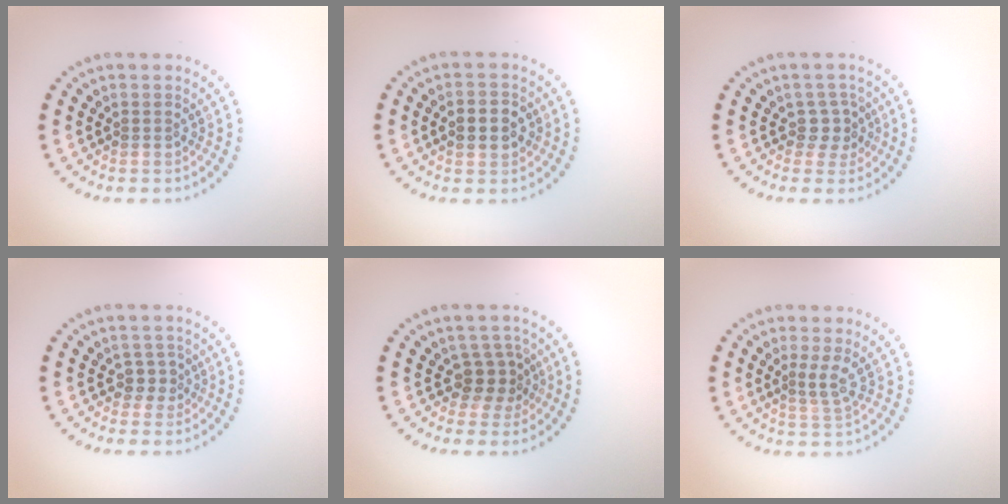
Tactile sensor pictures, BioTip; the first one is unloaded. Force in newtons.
{"total": 3.1, "press": 3.1, "slide": 0.2}
{"total": 1.9, "press": 1.4, "slide": 1.2}
{"total": 1.7, "press": 1.3, "slide": 1.1}
{"total": 2.5, "press": 1.9, "slide": 1.7}
{"total": 1.9, "press": 1.4, "slide": 1.3}